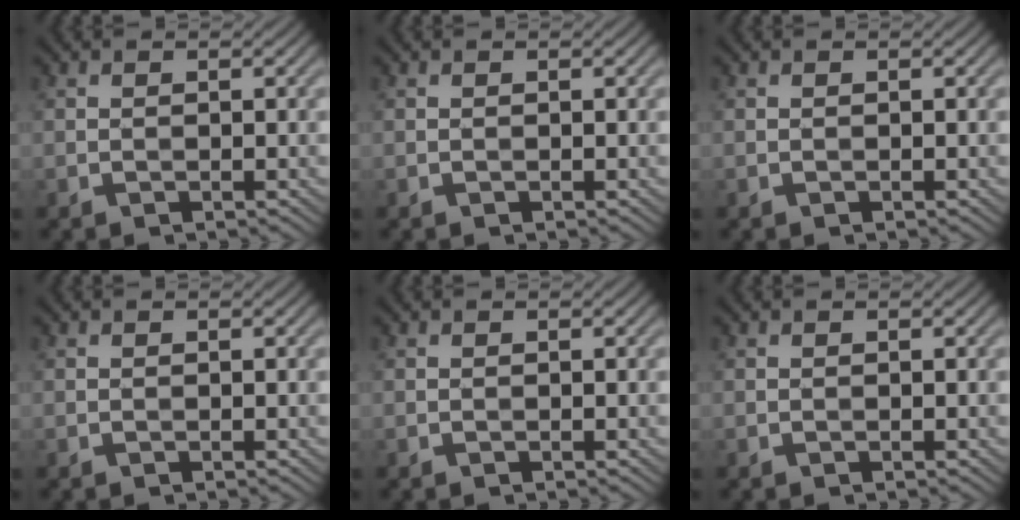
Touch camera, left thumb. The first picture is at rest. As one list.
[{"total": 0.0}, {"total": 0.0}, {"total": 0.0}, {"total": 0.0}, {"total": 0.0}]